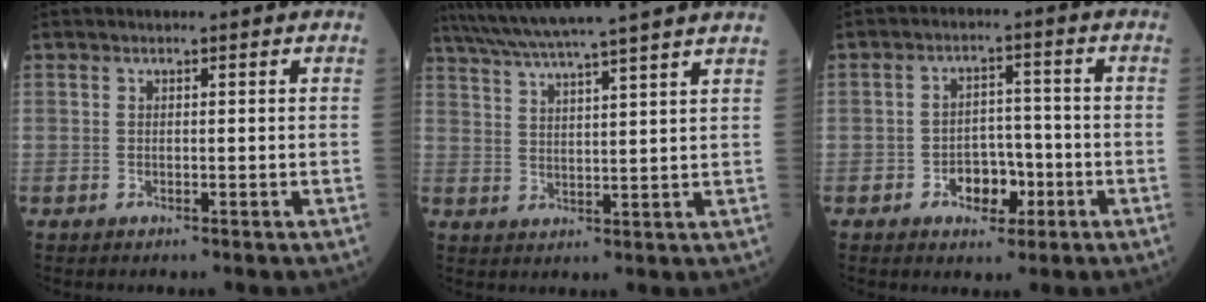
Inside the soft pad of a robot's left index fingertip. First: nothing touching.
{"total": 16.9, "force": [14.6, -1.8, 8.3], "torque": [-0.149, 0.007, 0.205]}
{"total": 5.2, "force": [-2.3, 3.3, 3.4], "torque": [-0.047, 0.013, -0.035]}